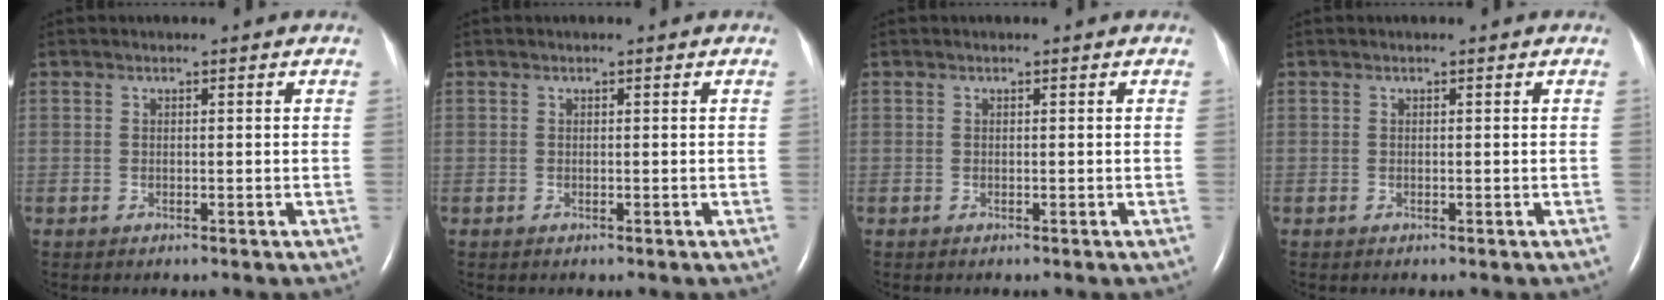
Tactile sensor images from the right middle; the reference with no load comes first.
{"total": 0.0}
{"total": 0.0}
{"total": 0.0}